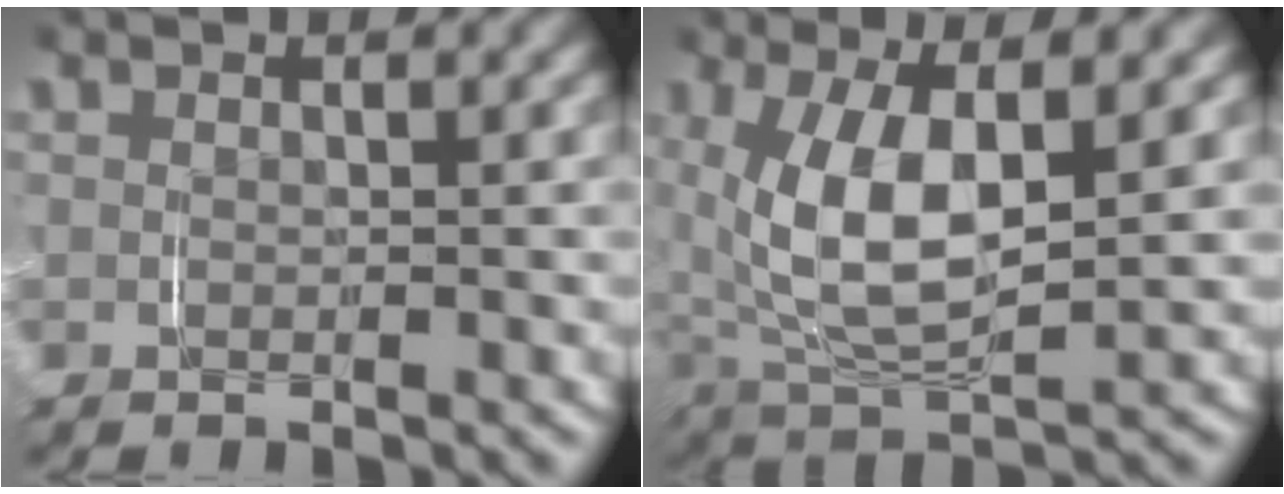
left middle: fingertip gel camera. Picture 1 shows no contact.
{"total": 7.4, "force": [1.1, 3.7, 6.3], "torque": [-0.142, -0.005, 0.028]}